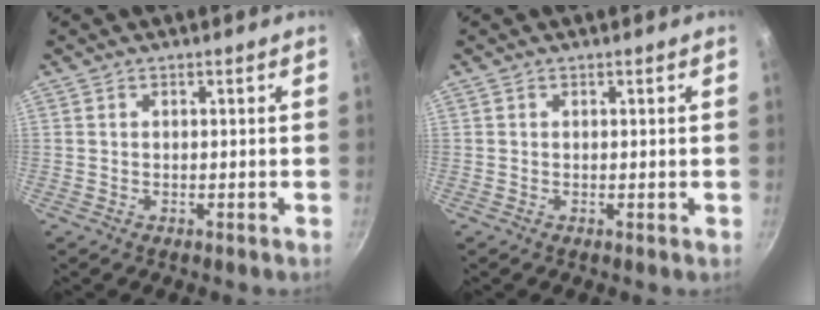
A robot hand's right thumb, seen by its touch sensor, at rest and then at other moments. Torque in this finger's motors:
{"motor_torque": [0.29, 0.12, -0.25, -0.09, 0.09]}